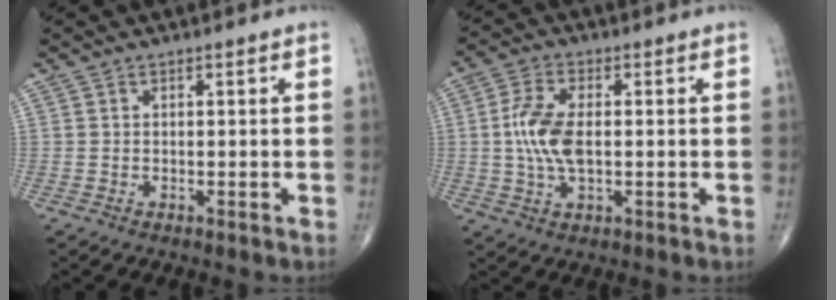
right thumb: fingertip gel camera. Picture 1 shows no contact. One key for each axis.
{"total": 8.7, "fx": 0.0, "fy": 4.3, "fz": 7.6, "tx": -0.166, "ty": 0.003, "tz": -0.001}